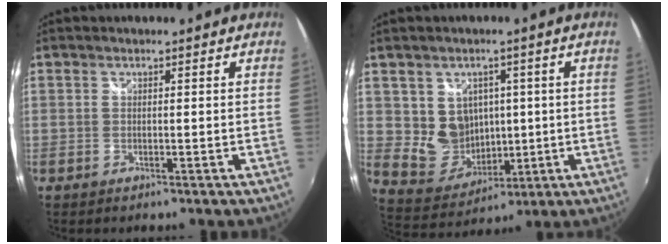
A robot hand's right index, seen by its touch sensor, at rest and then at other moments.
{"total": 8.7, "force": [1.3, 8.1, 2.9], "torque": [-0.064, 0.001, 0.044]}